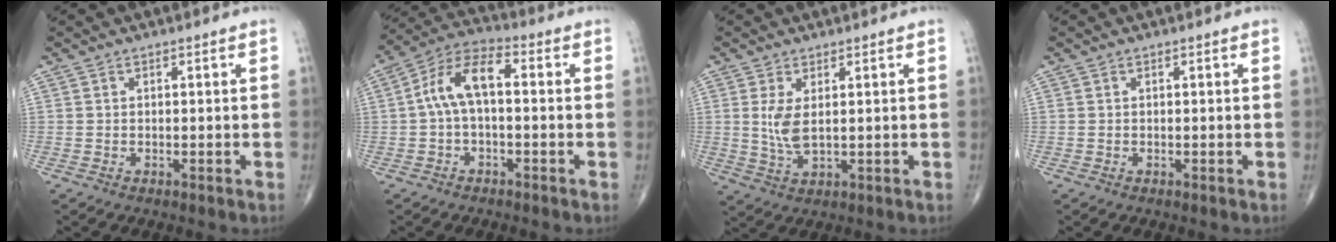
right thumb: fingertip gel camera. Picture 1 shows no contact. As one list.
[{"total": 9.1, "force": [0.1, 4.5, 7.9], "torque": [-0.152, 0.037, -0.008]}, {"total": 4.8, "force": [0.9, 1.9, 4.3], "torque": [-0.092, -0.013, 0.025]}, {"total": 0.0}]